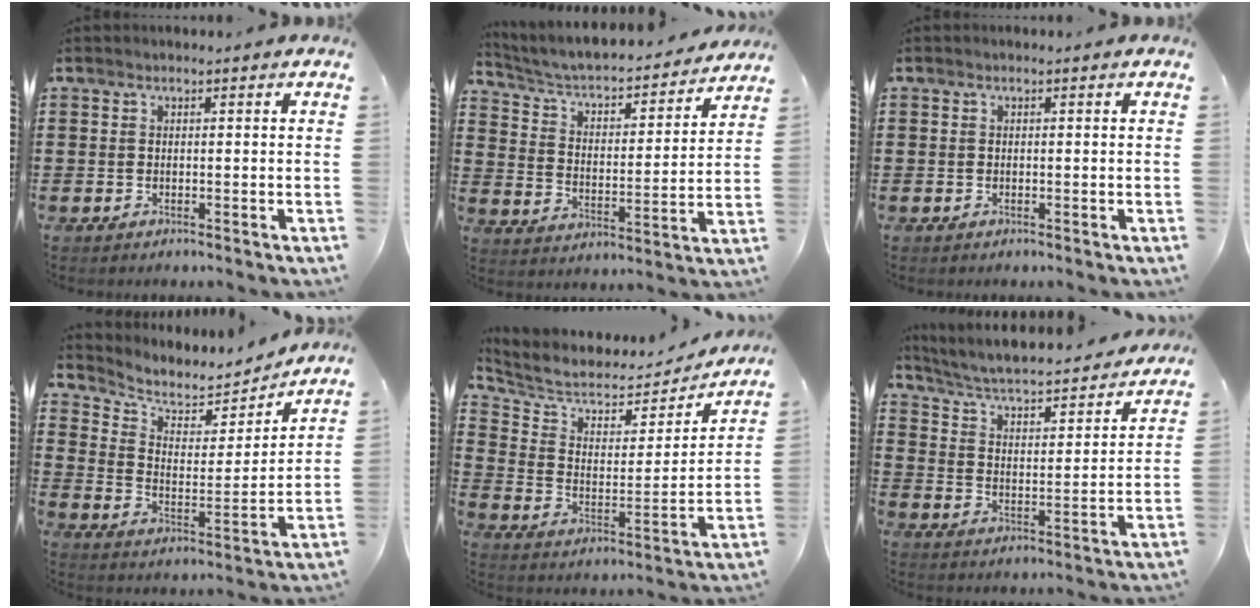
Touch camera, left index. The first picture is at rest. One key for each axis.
{"total": 4.2, "fx": 3.7, "fy": 0.9, "fz": 1.8, "tx": -0.053, "ty": -0.033, "tz": 0.054}
{"total": 0.0}
{"total": 5.3, "fx": 4.4, "fy": 2.4, "fz": 1.4, "tx": -0.056, "ty": -0.025, "tz": 0.073}
{"total": 6.0, "fx": 5.3, "fy": 2.0, "fz": 2.2, "tx": -0.073, "ty": -0.031, "tz": 0.086}
{"total": 4.1, "fx": 3.6, "fy": 0.3, "fz": 1.8, "tx": -0.054, "ty": -0.033, "tz": 0.052}